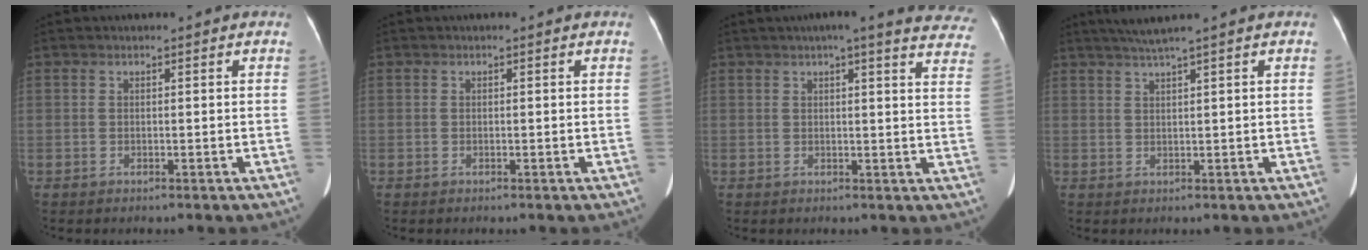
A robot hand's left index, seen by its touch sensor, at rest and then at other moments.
{"total": 0.0}
{"total": 17.8, "force": [15.5, 2.5, 8.6], "torque": [-0.093, -0.015, 0.157]}
{"total": 3.2, "force": [2.3, -1.0, 1.8], "torque": [-0.039, 0.003, 0.049]}